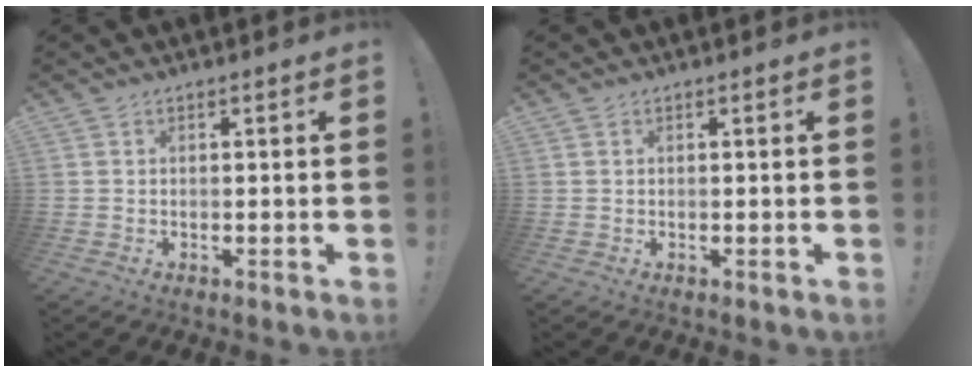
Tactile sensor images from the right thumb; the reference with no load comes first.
{"total": 0.0}